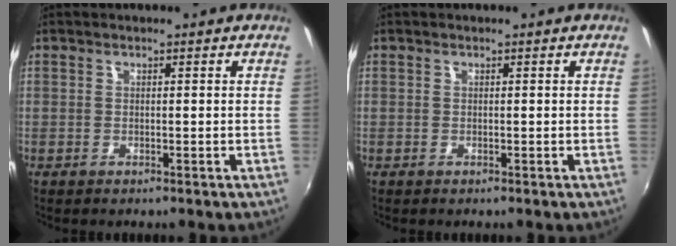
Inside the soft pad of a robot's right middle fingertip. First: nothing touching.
{"total": 0.0}